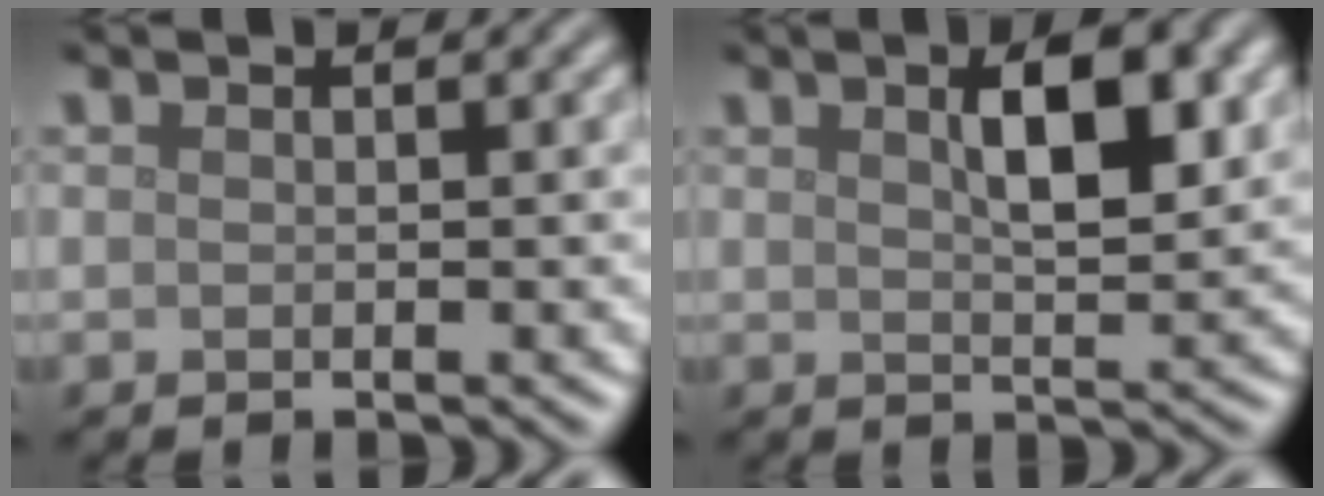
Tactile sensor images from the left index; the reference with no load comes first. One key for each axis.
{"total": 5.1, "fx": 1.7, "fy": 1.6, "fz": 4.5, "tx": -0.070, "ty": 0.006, "tz": 0.028}